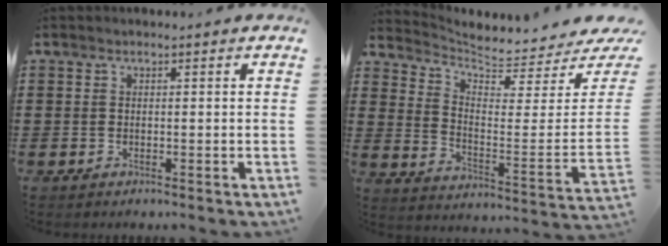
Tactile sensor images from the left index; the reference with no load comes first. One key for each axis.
{"total": 5.1, "fx": 5.0, "fy": 0.4, "fz": 1.0, "tx": -0.044, "ty": -0.053, "tz": 0.080}